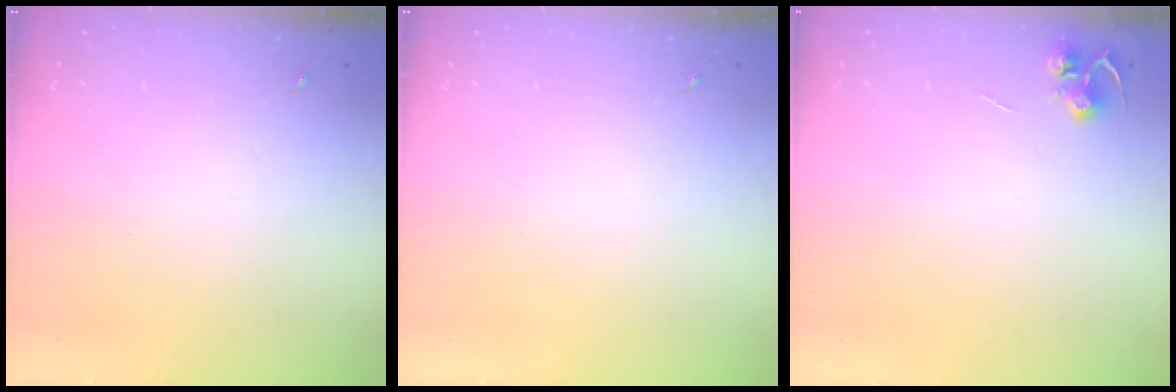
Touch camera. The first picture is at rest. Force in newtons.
{"total": 0.0}
{"total": 5.7, "press": 5.6, "slide": 0.4}